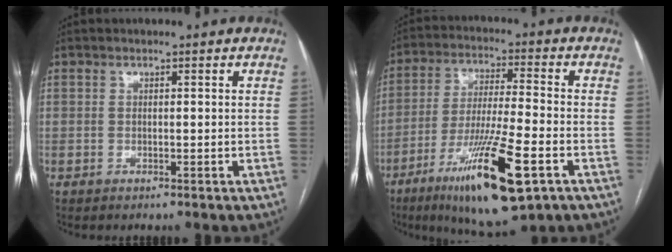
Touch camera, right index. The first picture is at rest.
{"total": 16.9, "force": [-8.0, 1.9, 14.7], "torque": [-0.273, -0.034, -0.133]}